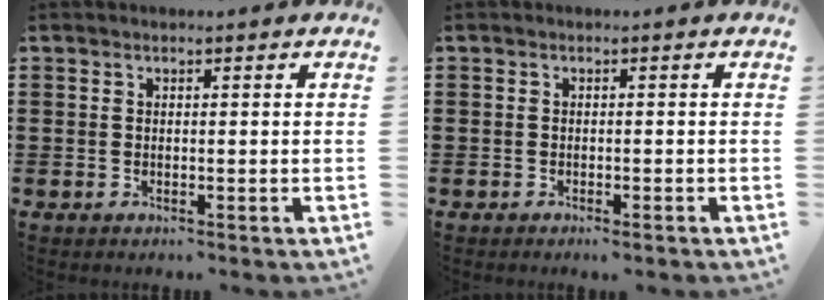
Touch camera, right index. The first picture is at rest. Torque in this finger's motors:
{"motor_torque": [-0.11, -0.14, -0.56, -0.10]}